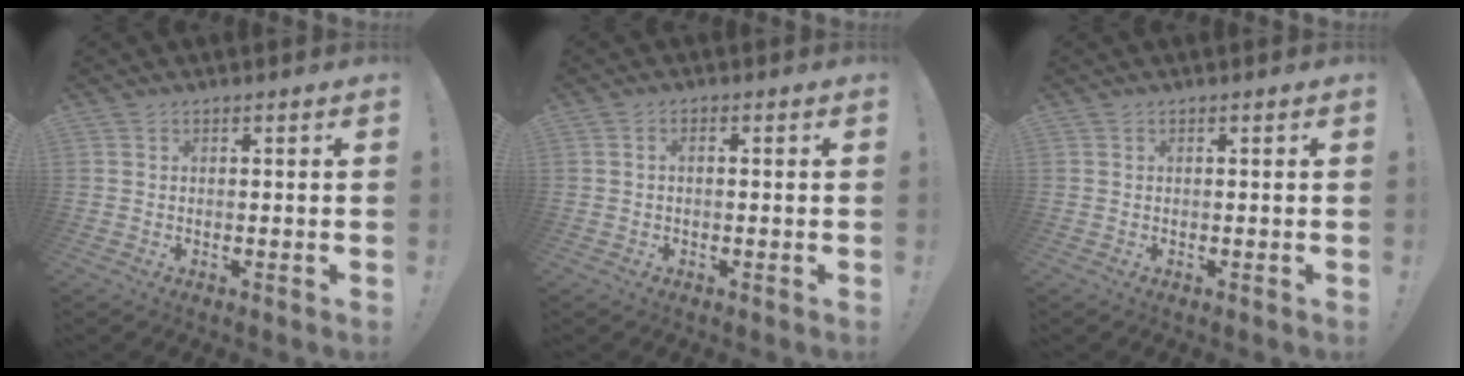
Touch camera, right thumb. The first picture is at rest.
{"total": 1.2, "force": [-0.5, 0.4, 1.0], "torque": [-0.021, 0.004, -0.008]}
{"total": 0.0}